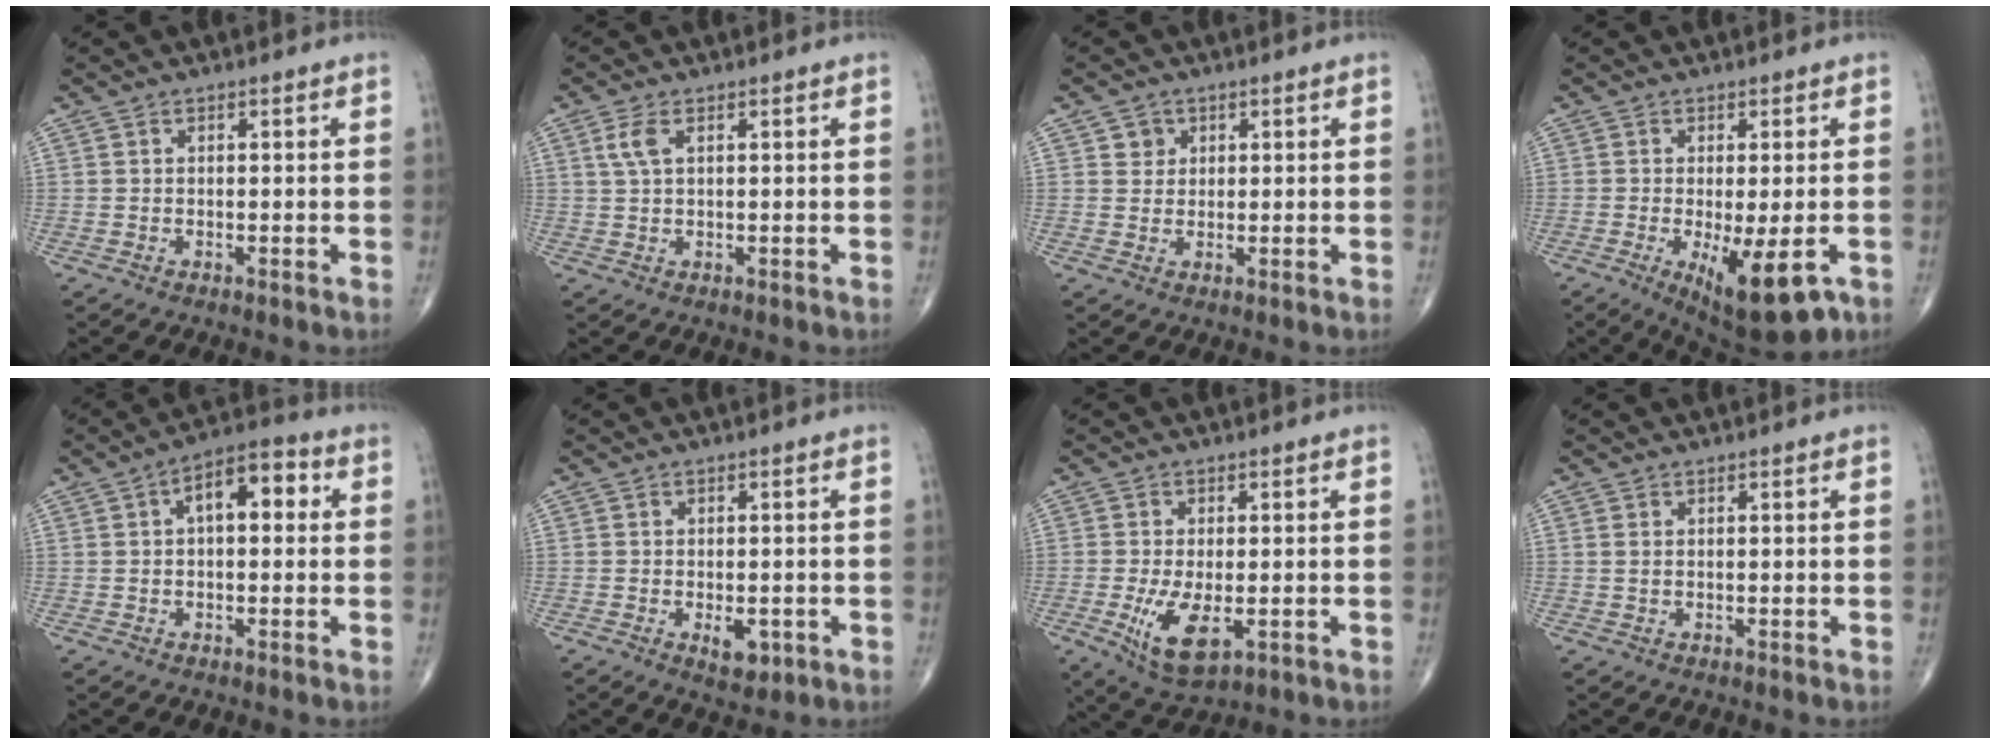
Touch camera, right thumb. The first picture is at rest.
{"total": 3.0, "force": [1.1, 1.2, 2.5], "torque": [-0.063, 0.008, 0.026]}
{"total": 2.5, "force": [1.0, 2.2, 0.4], "torque": [0.008, -0.005, 0.012]}
{"total": 11.6, "force": [-4.5, 3.7, 10.0], "torque": [-0.147, -0.018, -0.058]}
{"total": 8.6, "force": [1.8, 4.4, 7.2], "torque": [-0.092, 0.029, 0.018]}
{"total": 4.2, "force": [-1.0, 2.0, 3.6], "torque": [-0.047, -0.009, -0.006]}
{"total": 8.4, "force": [-2.2, 3.8, 7.2], "torque": [-0.132, -0.019, -0.028]}
{"total": 0.6, "force": [0.3, 0.3, 0.5], "torque": [-0.011, 0.005, 0.007]}